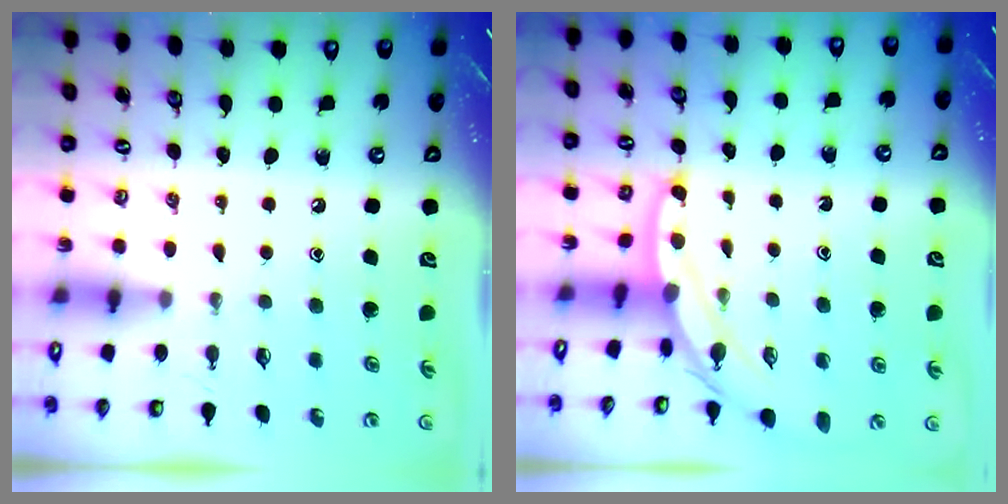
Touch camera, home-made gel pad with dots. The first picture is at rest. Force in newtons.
{"total": 5.3, "press": 5.2, "slide": 0.5}